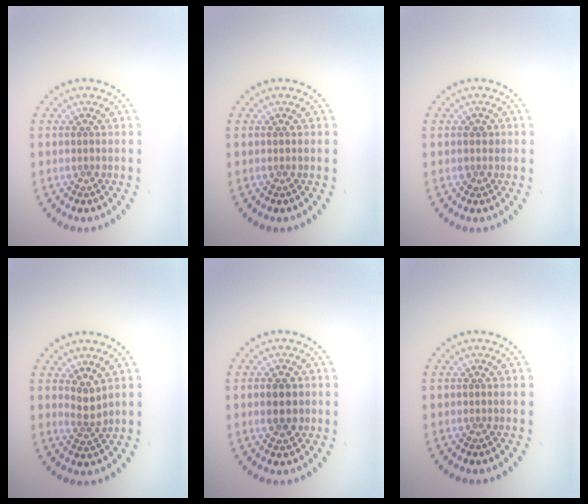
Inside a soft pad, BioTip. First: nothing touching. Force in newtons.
{"total": 0.0}
{"total": 0.9, "press": 0.9, "slide": 0.3}
{"total": 1.8, "press": 1.2, "slide": 1.3}
{"total": 2.5, "press": 2.5, "slide": 0.1}
{"total": 0.0}